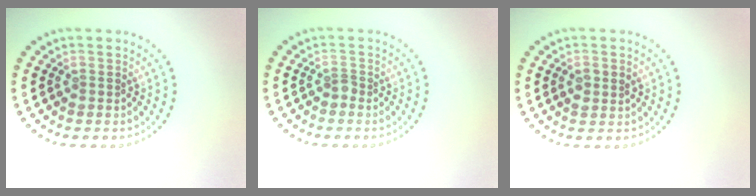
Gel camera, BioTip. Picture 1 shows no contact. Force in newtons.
{"total": 0.8, "press": 0.6, "slide": 0.6}
{"total": 1.4, "press": 1.4, "slide": 0.3}